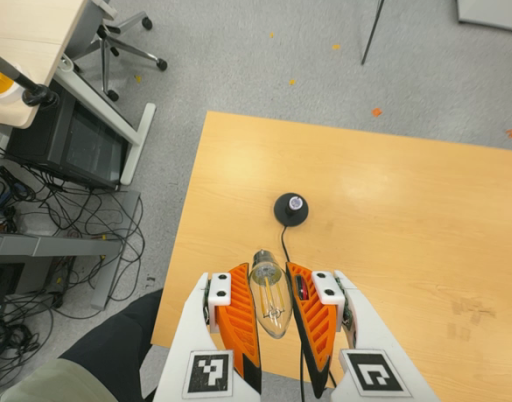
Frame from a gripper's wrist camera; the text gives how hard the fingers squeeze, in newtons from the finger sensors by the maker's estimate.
{"total": 18.0, "left": 19.2, "right": 16.9}